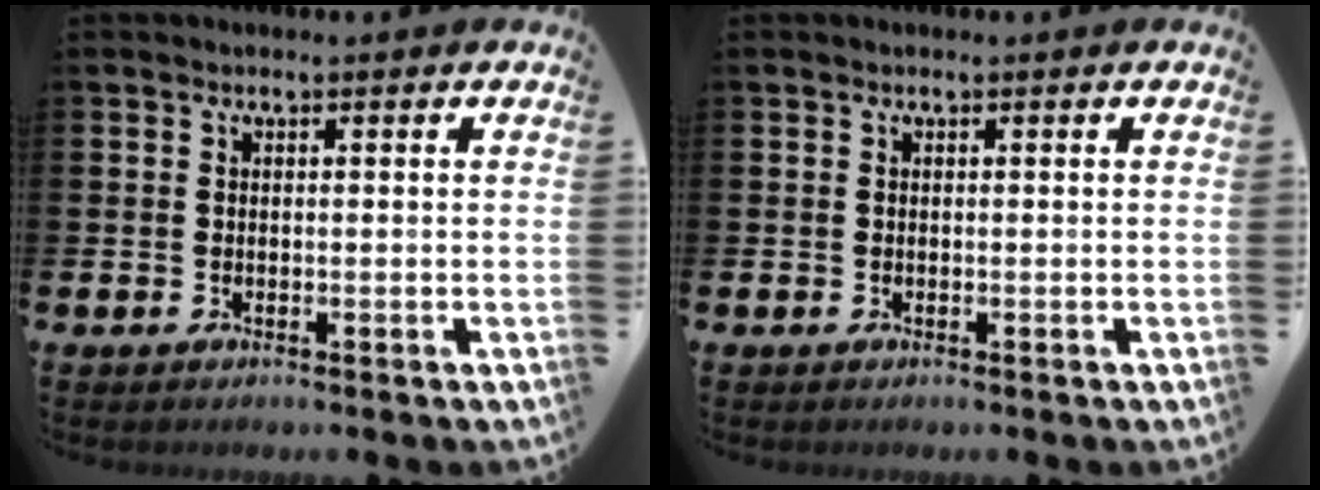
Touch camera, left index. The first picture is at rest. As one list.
[{"total": 0.0}]